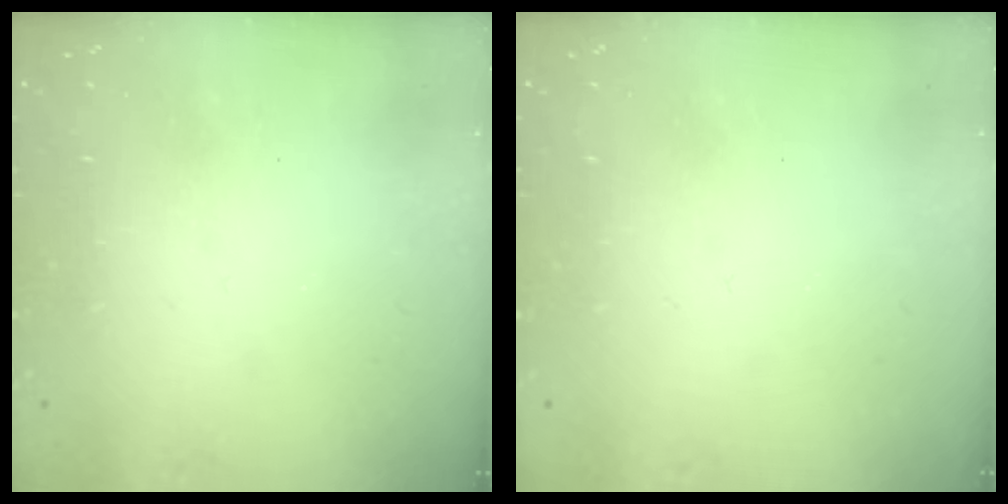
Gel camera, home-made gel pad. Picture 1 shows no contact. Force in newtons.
{"total": 0.0}